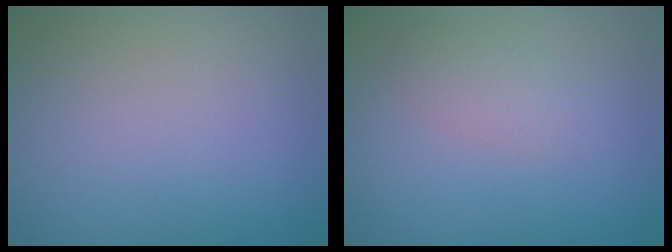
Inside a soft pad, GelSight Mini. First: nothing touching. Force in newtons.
{"total": 1.7, "press": 1.7, "slide": 0.0}